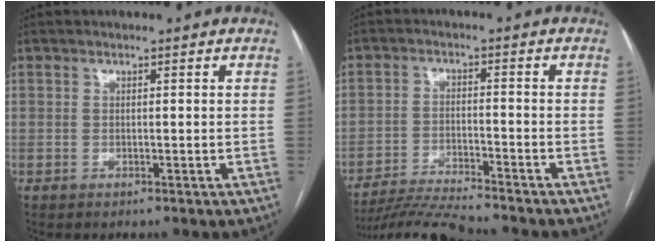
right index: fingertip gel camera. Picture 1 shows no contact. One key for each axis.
{"total": 9.3, "fx": -8.9, "fy": -1.0, "fz": 2.7, "tx": -0.043, "ty": -0.017, "tz": -0.155}